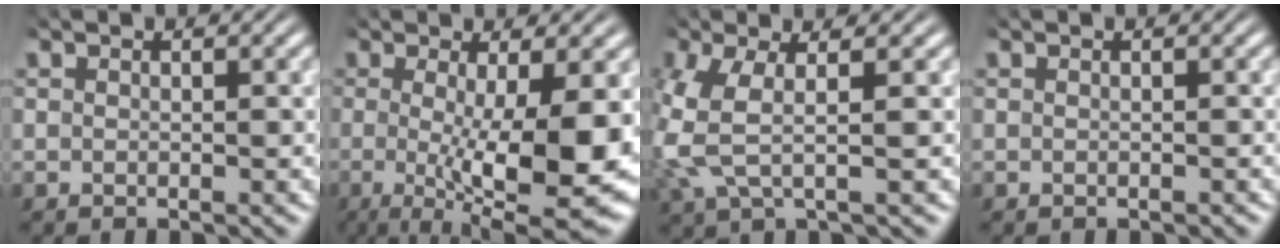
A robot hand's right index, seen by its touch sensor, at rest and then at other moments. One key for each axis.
{"total": 9.9, "fx": -0.7, "fy": 2.5, "fz": 9.5, "tx": -0.123, "ty": -0.010, "tz": -0.009}
{"total": 5.2, "fx": -0.6, "fy": 3.5, "fz": 3.8, "tx": -0.111, "ty": -0.011, "tz": -0.010}
{"total": 0.0}